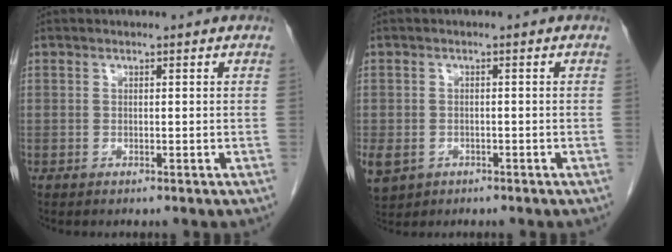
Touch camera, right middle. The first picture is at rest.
{"total": 7.3, "force": [-3.2, 5.9, 2.9], "torque": [-0.089, -0.005, -0.042]}